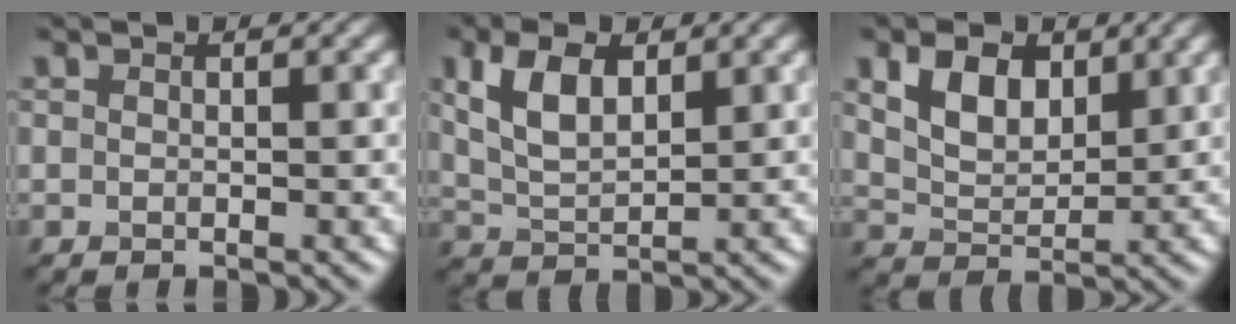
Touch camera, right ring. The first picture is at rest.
{"total": 5.3, "force": [2.2, 2.7, 3.9], "torque": [-0.090, 0.003, 0.043]}
{"total": 4.8, "force": [2.3, 3.0, 3.0], "torque": [-0.067, -0.001, 0.040]}